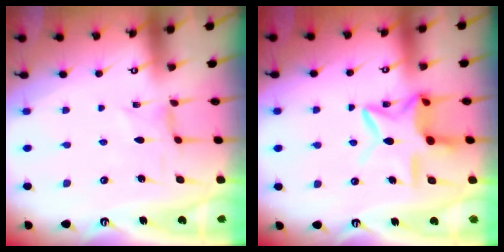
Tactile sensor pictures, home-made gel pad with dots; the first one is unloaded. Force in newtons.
{"total": 12.5, "press": 12.5, "slide": 1.0}